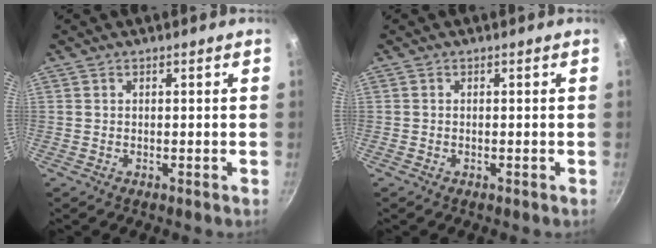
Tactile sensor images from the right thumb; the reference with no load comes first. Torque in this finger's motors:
{"motor_torque": [-0.65, 0.01, -0.09, 0.38, 0.07]}